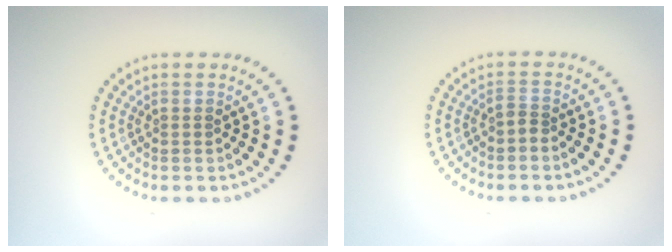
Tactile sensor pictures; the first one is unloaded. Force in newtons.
{"total": 0.9, "press": 0.5, "slide": 0.7}